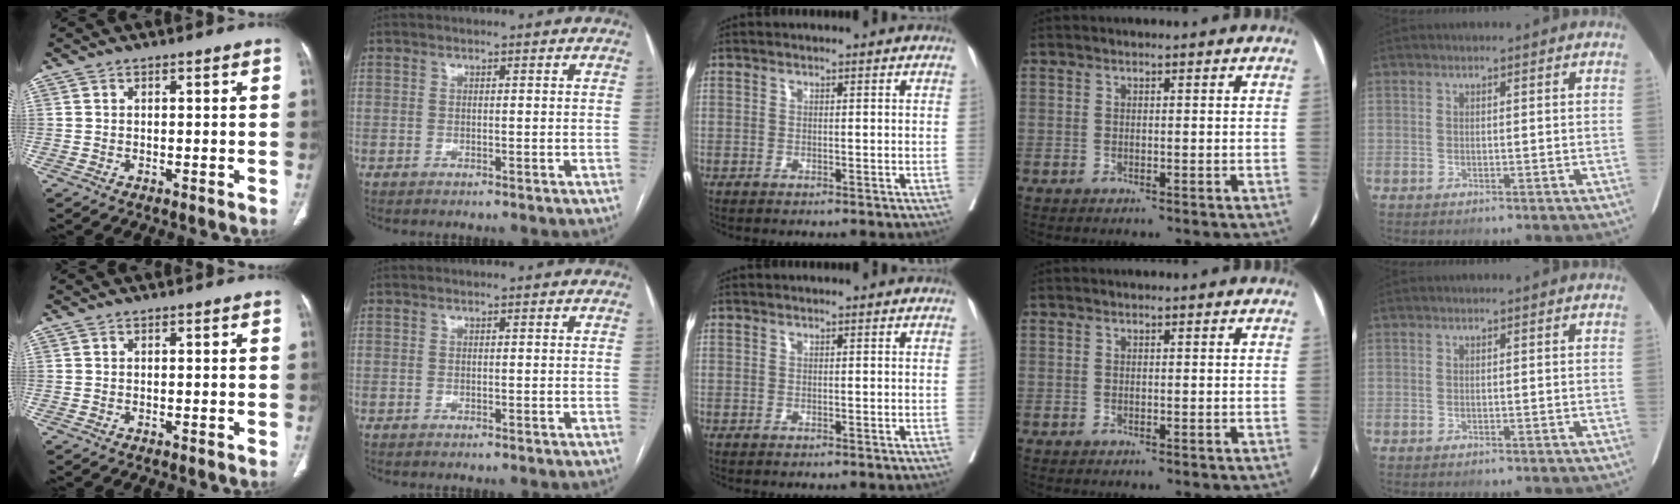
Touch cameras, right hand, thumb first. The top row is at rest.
{}